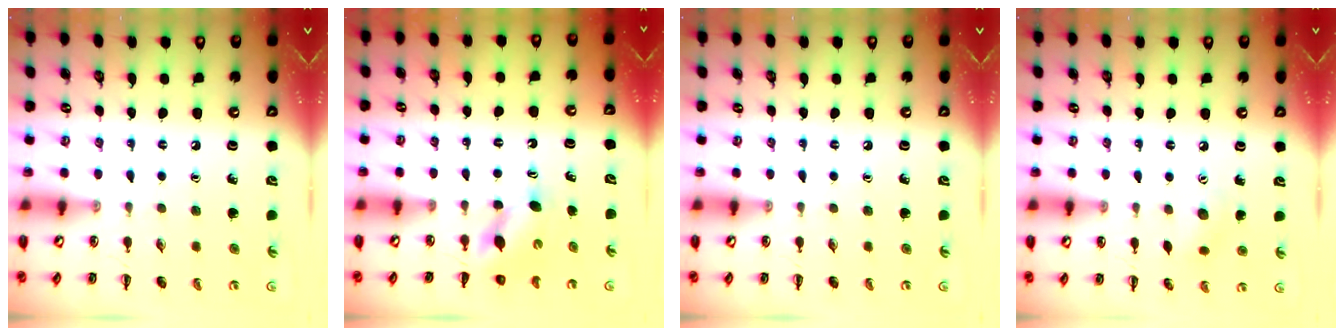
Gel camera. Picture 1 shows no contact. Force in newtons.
{"total": 4.5, "press": 4.4, "slide": 0.6}
{"total": 0.0}
{"total": 6.2, "press": 6.0, "slide": 1.7}